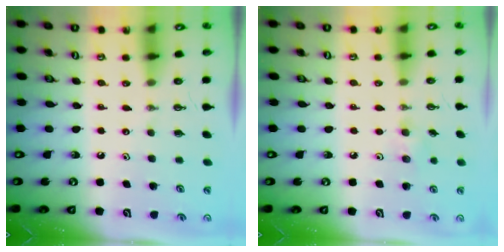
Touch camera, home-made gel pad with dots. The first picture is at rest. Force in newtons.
{"total": 6.0, "press": 5.7, "slide": 1.7}